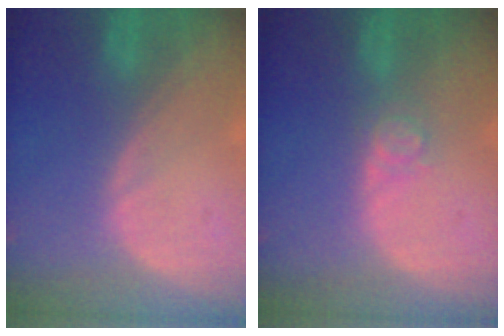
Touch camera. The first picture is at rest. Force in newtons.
{"total": 2.6, "press": 2.6, "slide": 0.3}